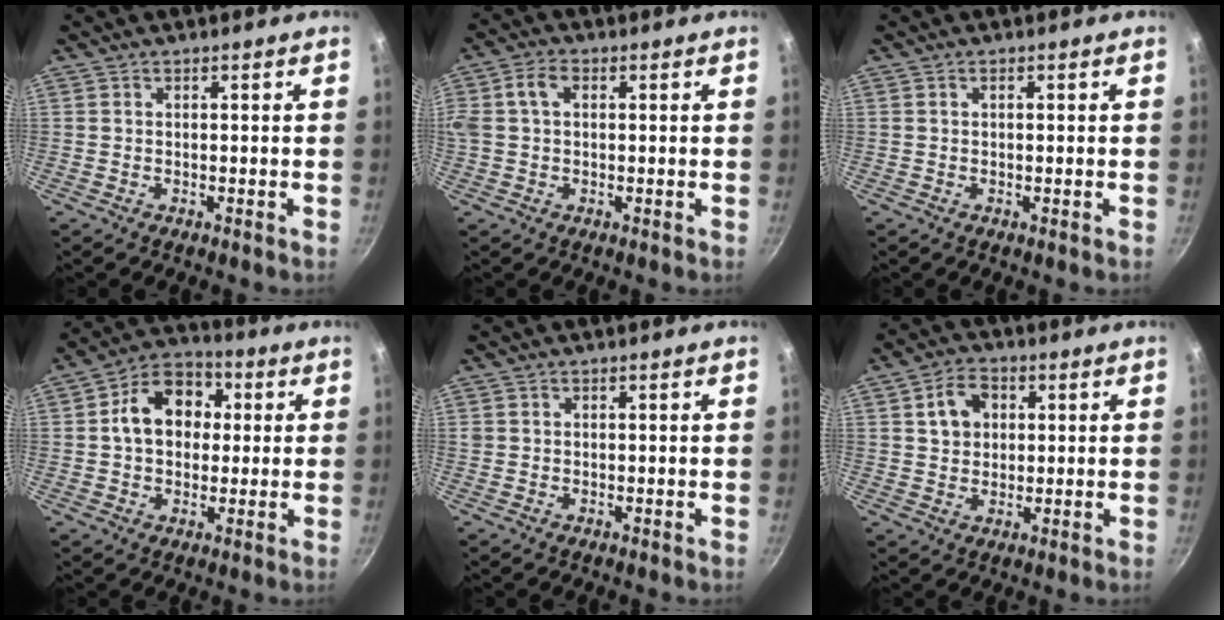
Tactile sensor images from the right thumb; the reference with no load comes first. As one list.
[{"total": 6.3, "force": [1.1, 4.1, 4.6], "torque": [-0.095, 0.018, 0.015]}, {"total": 0.5, "force": [0.0, 0.2, 0.5], "torque": [-0.012, 0.002, 0.000]}, {"total": 12.1, "force": [1.6, 9.2, 7.6], "torque": [-0.083, 0.024, 0.008]}, {"total": 0.5, "force": [0.1, 0.5, 0.1], "torque": [-0.001, 0.003, 0.001]}, {"total": 6.6, "force": [1.8, 5.2, 3.7], "torque": [-0.040, 0.007, 0.026]}]